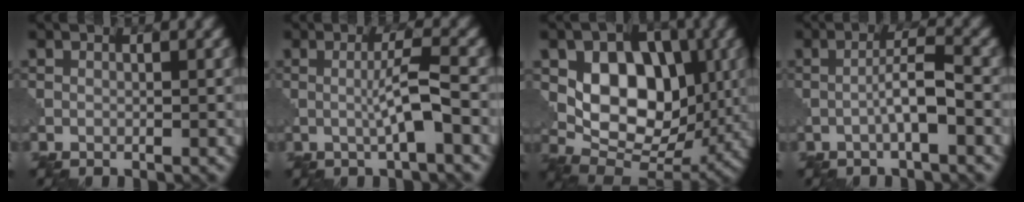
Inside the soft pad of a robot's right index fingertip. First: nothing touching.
{"total": 3.4, "force": [-0.4, 0.2, 3.4], "torque": [-0.059, 0.005, -0.011]}
{"total": 10.0, "force": [1.3, 6.6, 7.4], "torque": [-0.122, -0.006, 0.017]}
{"total": 3.4, "force": [-1.0, 0.4, 3.2], "torque": [-0.055, 0.012, -0.023]}